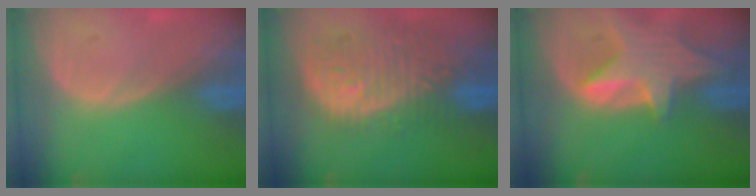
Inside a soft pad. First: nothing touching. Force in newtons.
{"total": 12.1, "press": 10.8, "slide": 5.6}
{"total": 8.1, "press": 7.4, "slide": 3.3}